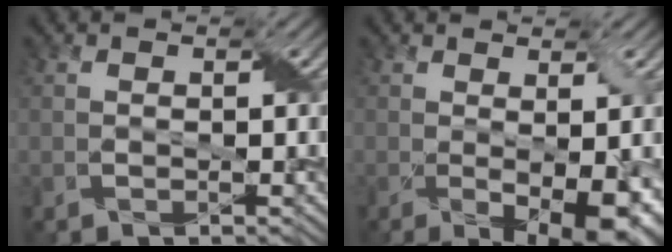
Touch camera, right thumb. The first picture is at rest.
{"total": 7.6, "force": [-1.2, 2.8, 6.9], "torque": [-0.101, -0.022, 0.007]}